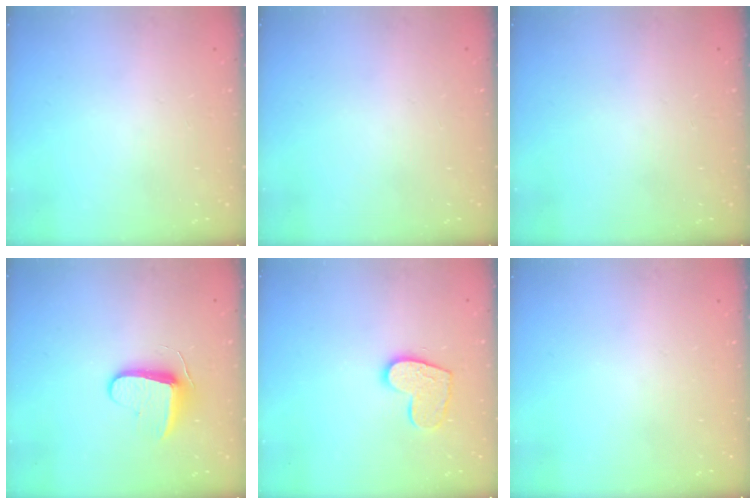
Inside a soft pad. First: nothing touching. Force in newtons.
{"total": 0.0}
{"total": 0.0}
{"total": 8.7, "press": 8.7, "slide": 0.5}
{"total": 11.7, "press": 11.7, "slide": 0.8}
{"total": 0.0}